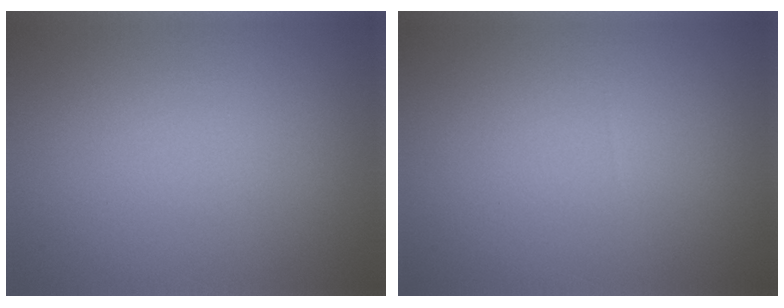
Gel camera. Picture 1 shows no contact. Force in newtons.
{"total": 0.0}